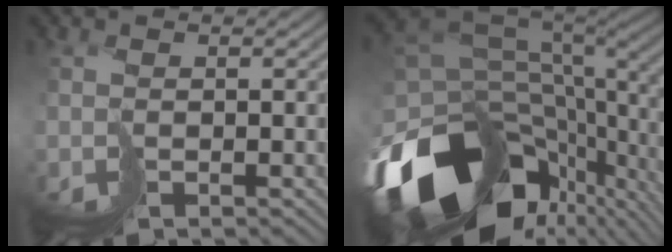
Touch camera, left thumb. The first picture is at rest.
{"total": 16.3, "force": [-4.7, 9.9, 12.1], "torque": [-0.275, -0.039, -0.046]}